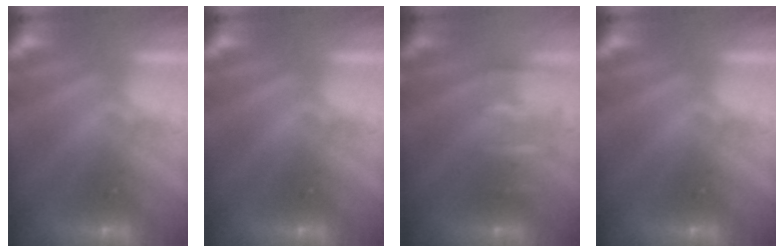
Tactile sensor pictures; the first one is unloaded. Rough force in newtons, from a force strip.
{"total": 0.0}
{"total": 2.5}
{"total": 0.0}